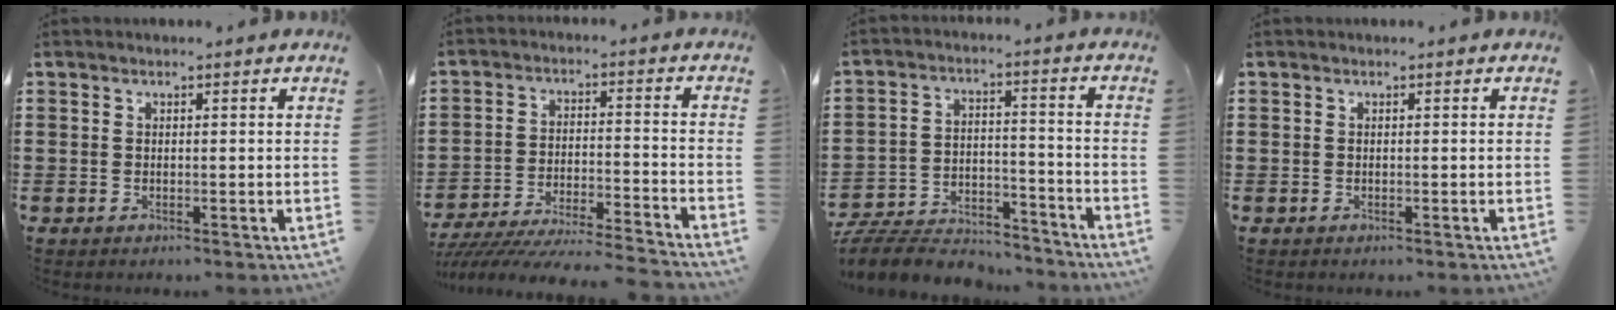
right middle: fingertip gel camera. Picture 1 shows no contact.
{"total": 6.4, "force": [-6.1, 0.1, 1.7], "torque": [-0.037, -0.006, -0.124]}
{"total": 8.1, "force": [-7.8, 1.7, 1.6], "torque": [-0.033, 0.019, -0.153]}
{"total": 0.0}